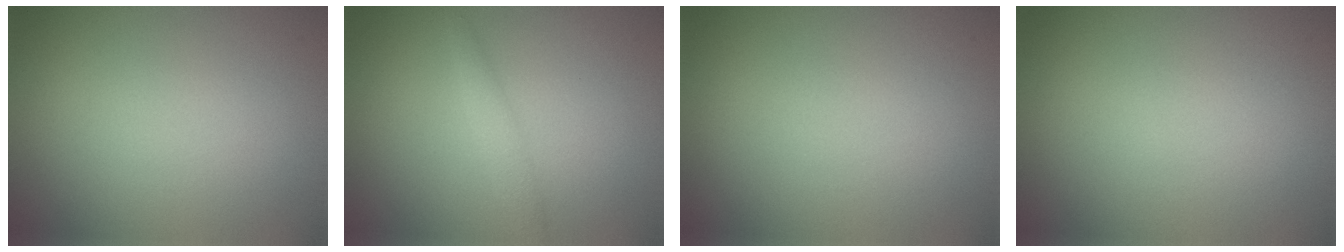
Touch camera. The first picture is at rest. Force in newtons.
{"total": 1.4, "press": 1.4, "slide": 0.0}
{"total": 0.0}
{"total": 0.0}